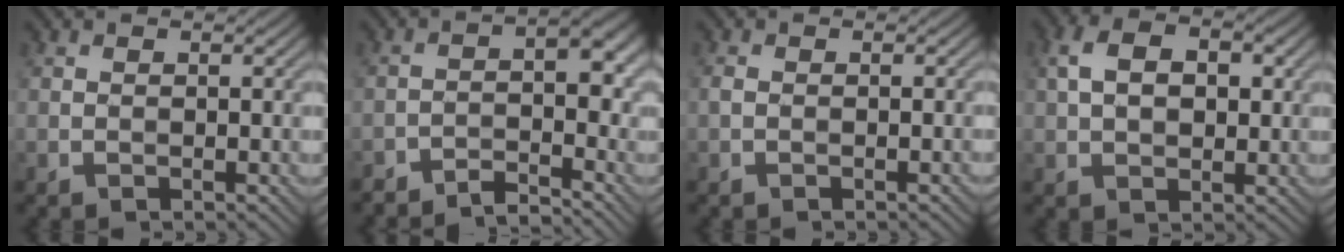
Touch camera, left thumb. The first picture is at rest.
{"total": 4.6, "force": [-3.6, 1.1, 2.7], "torque": [-0.040, 0.005, -0.066]}
{"total": 1.1, "force": [-0.5, 0.4, 0.8], "torque": [-0.022, 0.001, -0.011]}
{"total": 6.3, "force": [1.3, 4.0, 4.6], "torque": [-0.091, 0.008, 0.017]}